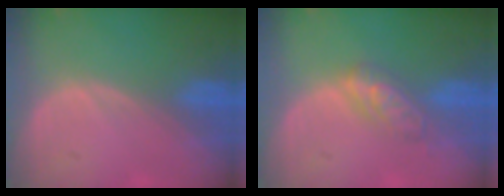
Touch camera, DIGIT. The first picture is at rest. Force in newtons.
{"total": 4.8, "press": 4.5, "slide": 1.6}